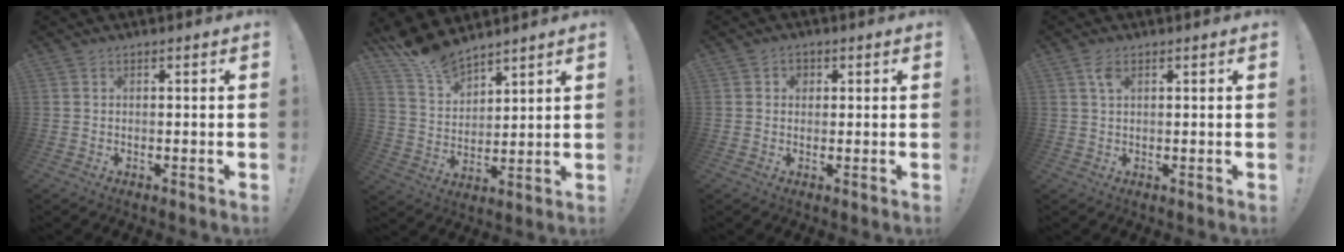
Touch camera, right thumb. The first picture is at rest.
{"total": 10.4, "force": [9.7, 3.4, 1.9], "torque": [-0.060, -0.074, 0.189]}
{"total": 2.2, "force": [0.4, 2.0, 0.9], "torque": [-0.003, -0.002, 0.005]}
{"total": 3.0, "force": [1.3, 1.4, 2.2], "torque": [-0.046, 0.001, 0.024]}